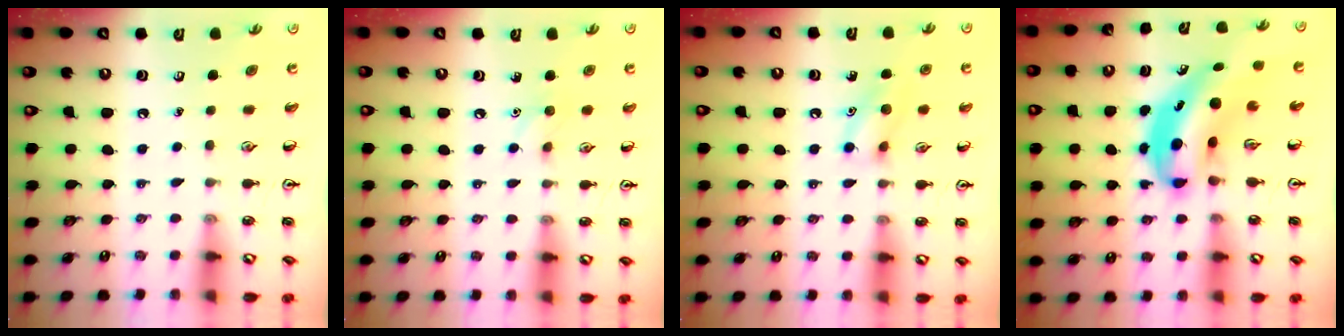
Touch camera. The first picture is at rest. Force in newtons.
{"total": 5.4, "press": 5.1, "slide": 1.7}
{"total": 9.4, "press": 9.4, "slide": 0.5}
{"total": 7.5, "press": 7.2, "slide": 2.3}